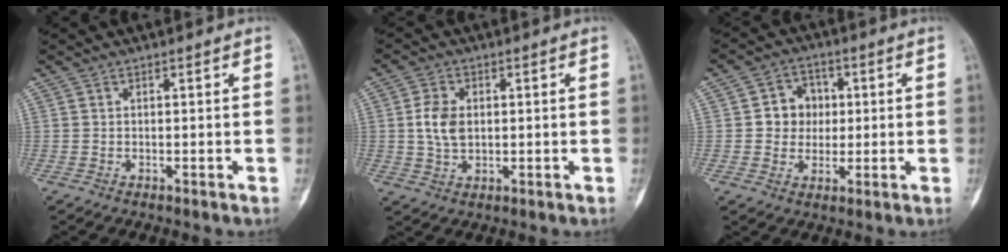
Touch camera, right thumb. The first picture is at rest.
{"total": 6.0, "force": [0.6, 4.1, 4.4], "torque": [-0.081, 0.000, 0.012]}
{"total": 7.1, "force": [0.6, 6.3, 3.0], "torque": [-0.003, 0.009, 0.005]}